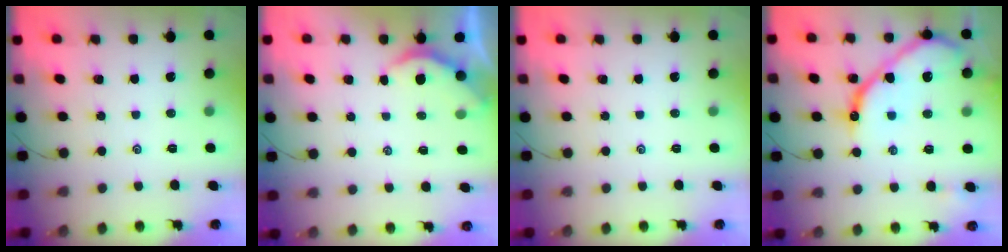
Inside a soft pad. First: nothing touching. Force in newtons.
{"total": 2.6, "press": 2.5, "slide": 0.2}
{"total": 0.0}
{"total": 14.4, "press": 14.3, "slide": 1.4}